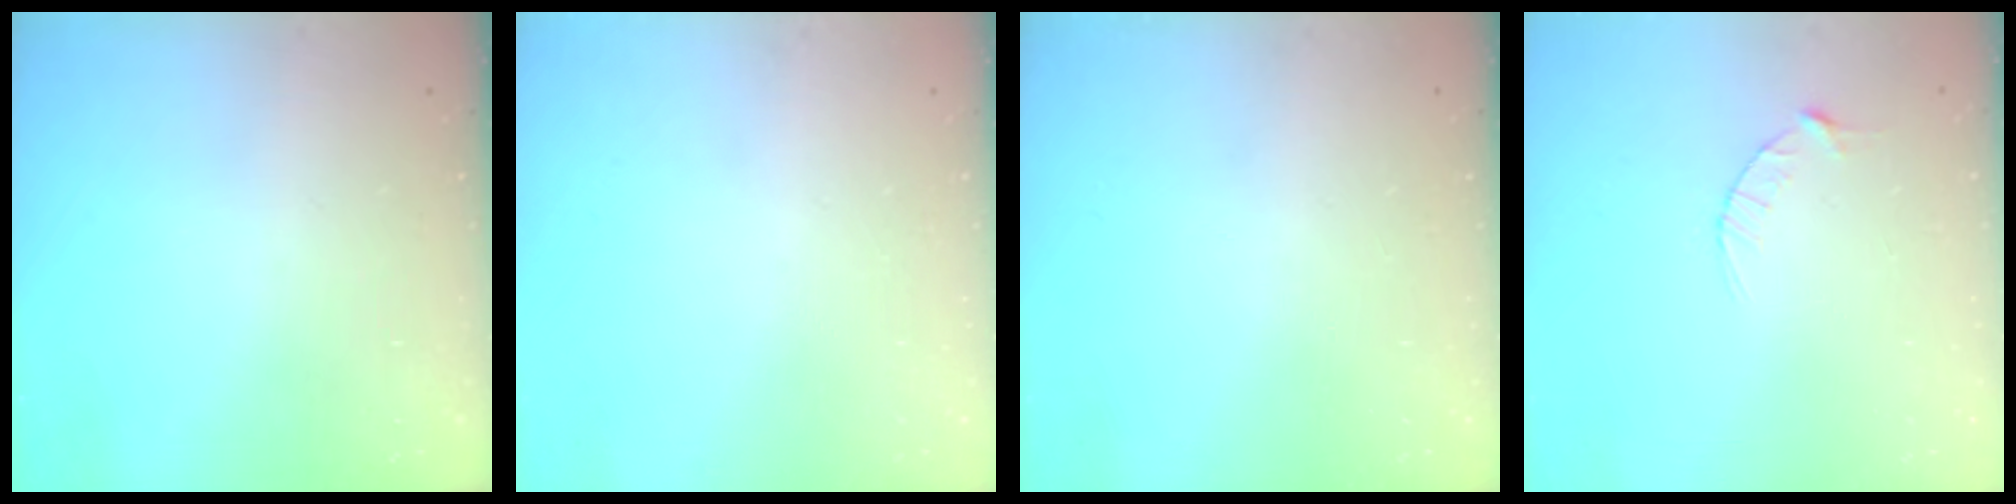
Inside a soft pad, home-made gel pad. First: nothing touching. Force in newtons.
{"total": 0.0}
{"total": 0.0}
{"total": 2.9, "press": 2.9, "slide": 0.4}